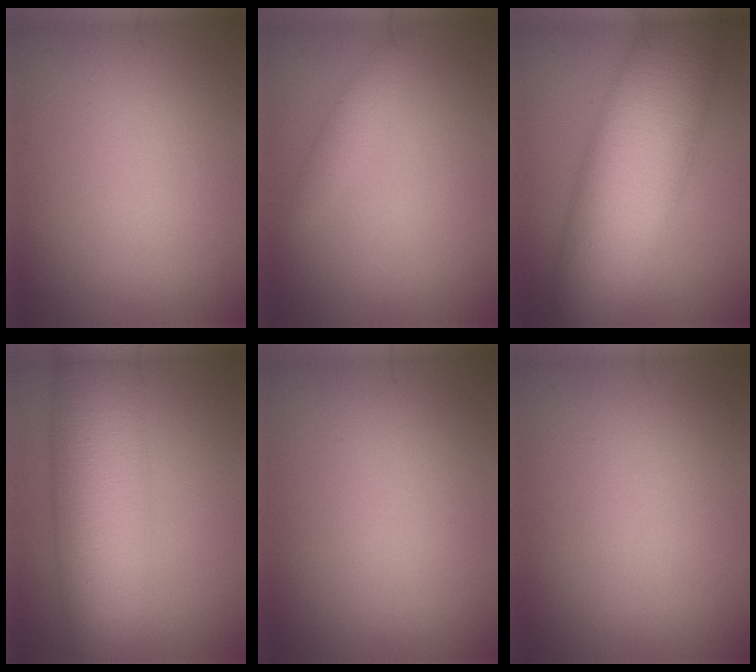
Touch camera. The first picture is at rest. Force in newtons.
{"total": 1.3, "press": 1.3, "slide": 0.0}
{"total": 12.7, "press": 12.7, "slide": 0.3}
{"total": 10.1, "press": 10.1, "slide": 0.1}
{"total": 0.0}
{"total": 0.0}